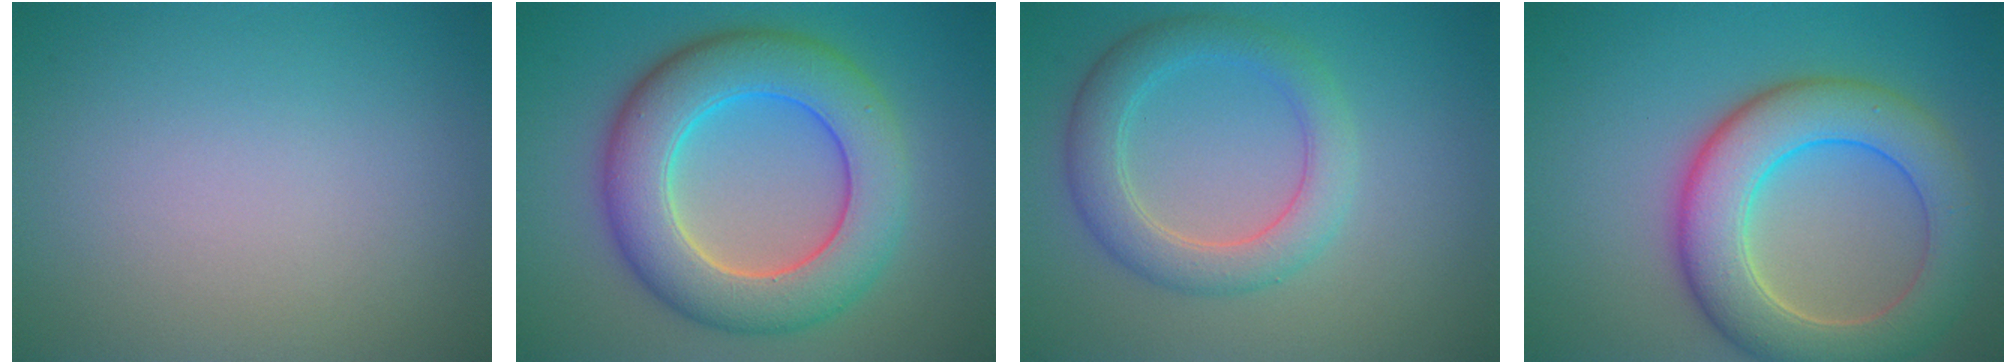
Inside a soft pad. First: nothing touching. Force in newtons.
{"total": 9.3, "press": 9.3, "slide": 0.5}
{"total": 4.2, "press": 4.2, "slide": 0.2}
{"total": 8.4, "press": 8.3, "slide": 0.5}